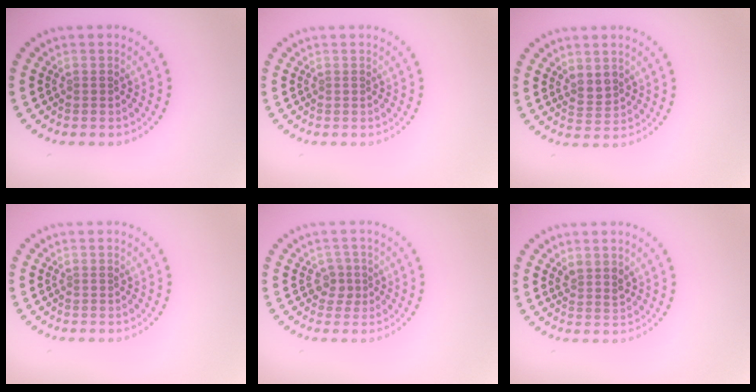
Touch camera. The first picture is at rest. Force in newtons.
{"total": 0.0}
{"total": 1.6, "press": 1.4, "slide": 0.8}
{"total": 0.0}
{"total": 1.7, "press": 1.3, "slide": 1.1}
{"total": 1.5, "press": 1.3, "slide": 0.8}